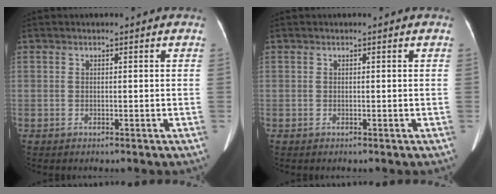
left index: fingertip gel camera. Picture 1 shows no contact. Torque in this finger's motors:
{"motor_torque": [0.00, 0.00, 0.00, 0.00]}